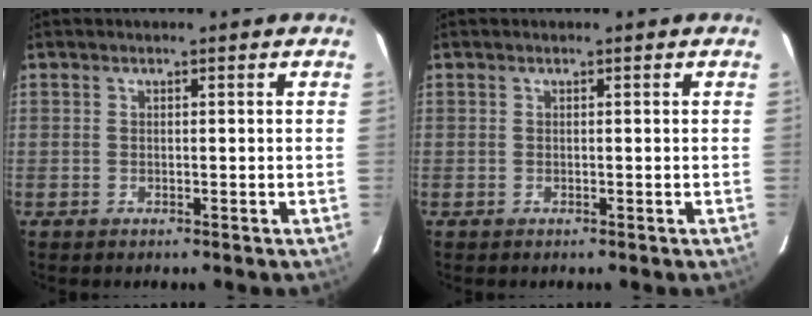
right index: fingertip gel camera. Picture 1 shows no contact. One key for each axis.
{"total": 0.0}